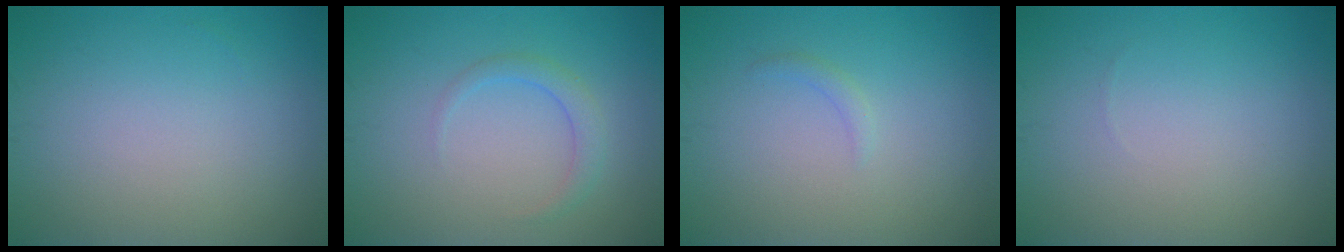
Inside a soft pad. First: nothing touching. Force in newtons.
{"total": 1.7, "press": 1.7, "slide": 0.1}
{"total": 0.8, "press": 0.8, "slide": 0.1}
{"total": 0.0}